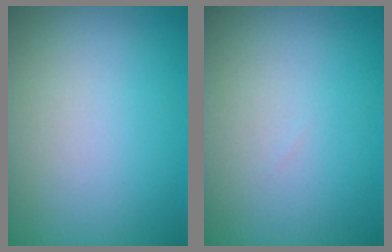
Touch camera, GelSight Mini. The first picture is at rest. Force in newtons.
{"total": 0.0}